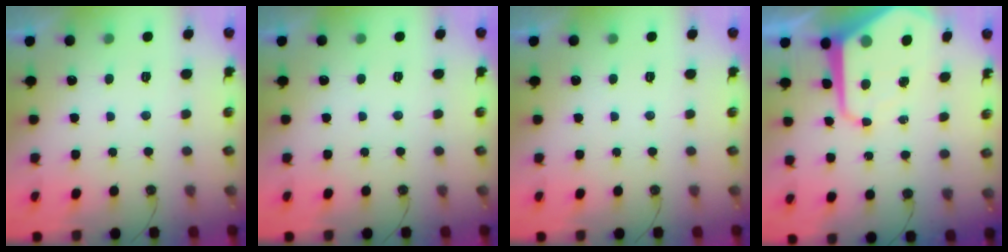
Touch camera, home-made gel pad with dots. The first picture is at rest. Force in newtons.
{"total": 0.0}
{"total": 0.0}
{"total": 12.7, "press": 12.7, "slide": 1.0}